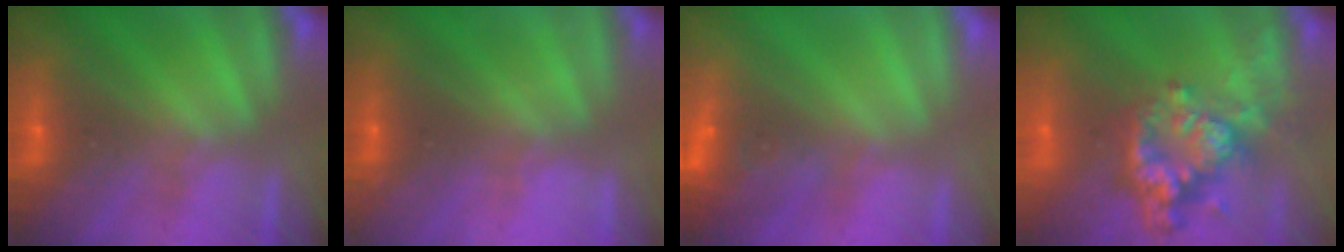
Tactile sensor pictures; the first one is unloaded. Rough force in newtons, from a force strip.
{"total": 2.3}
{"total": 2.6}
{"total": 7.7}